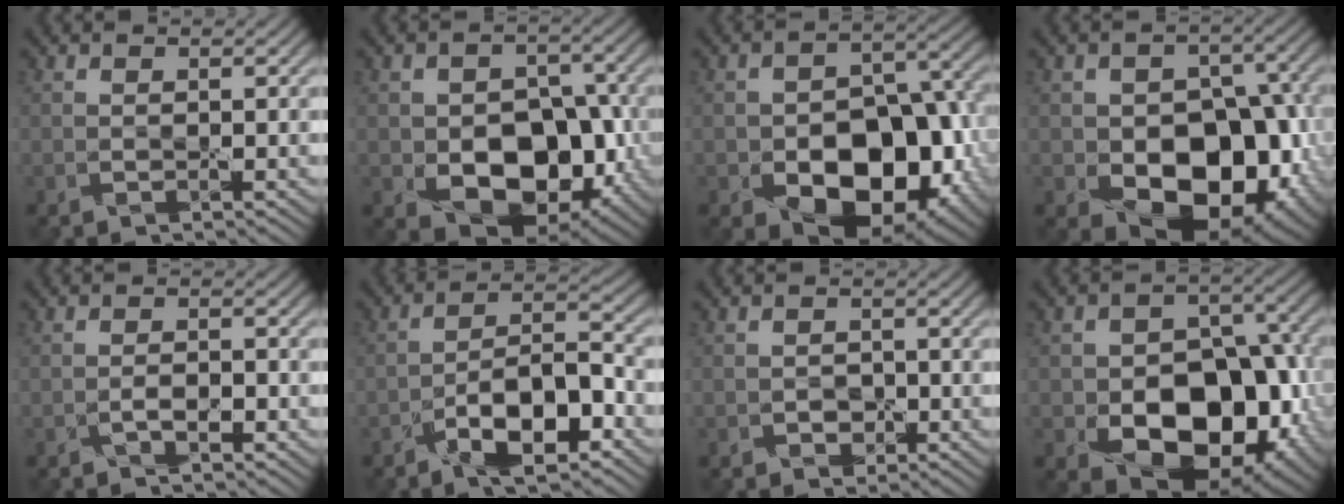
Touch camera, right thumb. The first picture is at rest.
{"total": 11.8, "force": [-3.3, 8.0, 8.0], "torque": [-0.128, -0.024, -0.045]}
{"total": 15.3, "force": [-5.5, 9.7, 10.4], "torque": [-0.138, -0.028, -0.089]}
{"total": 14.3, "force": [-3.9, 9.7, 9.8], "torque": [-0.121, -0.023, -0.053]}
{"total": 1.9, "force": [-1.0, 0.8, 1.4], "torque": [-0.025, 0.002, -0.020]}
{"total": 10.1, "force": [-5.2, 4.0, 7.7], "torque": [-0.120, 0.006, -0.097]}
{"total": 1.7, "force": [-0.7, 1.4, 0.7], "torque": [-0.007, -0.004, -0.013]}
{"total": 15.3, "force": [-4.8, 10.2, 10.4], "torque": [-0.137, -0.029, -0.076]}